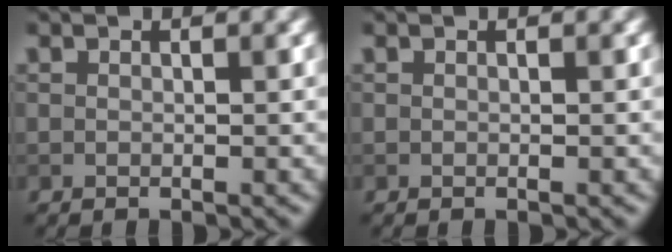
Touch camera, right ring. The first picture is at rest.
{"total": 0.0}